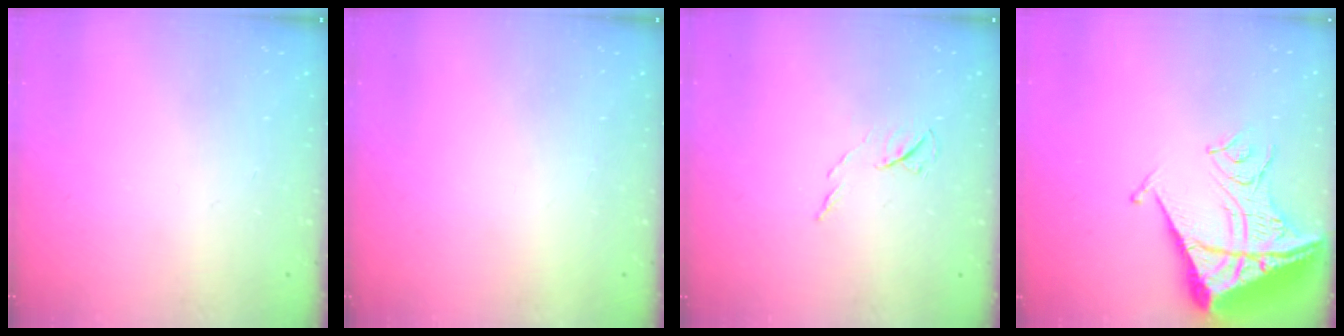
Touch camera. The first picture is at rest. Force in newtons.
{"total": 1.5, "press": 1.5, "slide": 0.1}
{"total": 6.1, "press": 5.9, "slide": 1.3}
{"total": 16.6, "press": 16.4, "slide": 2.0}